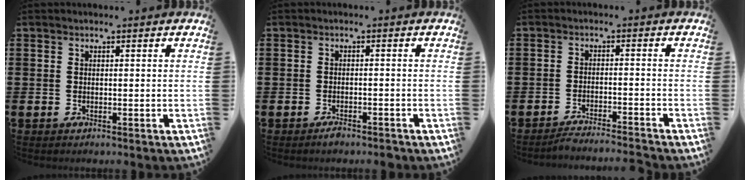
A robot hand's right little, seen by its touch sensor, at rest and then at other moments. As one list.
[{"total": 1.4, "force": [-1.2, 0.3, 0.6], "torque": [-0.013, 0.001, -0.024]}, {"total": 2.6, "force": [-2.5, -0.3, 0.5], "torque": [-0.008, 0.004, -0.051]}]